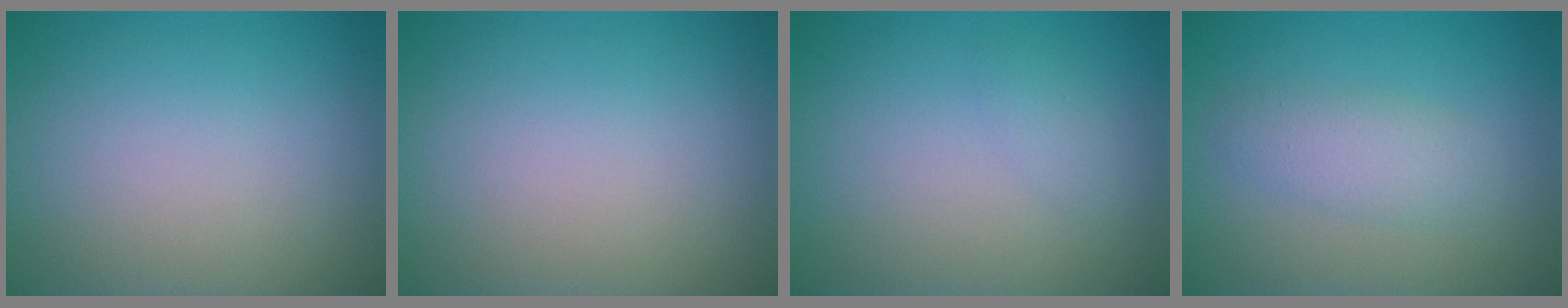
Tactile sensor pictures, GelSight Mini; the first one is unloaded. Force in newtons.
{"total": 0.0}
{"total": 0.9, "press": 0.9, "slide": 0.2}
{"total": 2.5, "press": 2.5, "slide": 0.1}